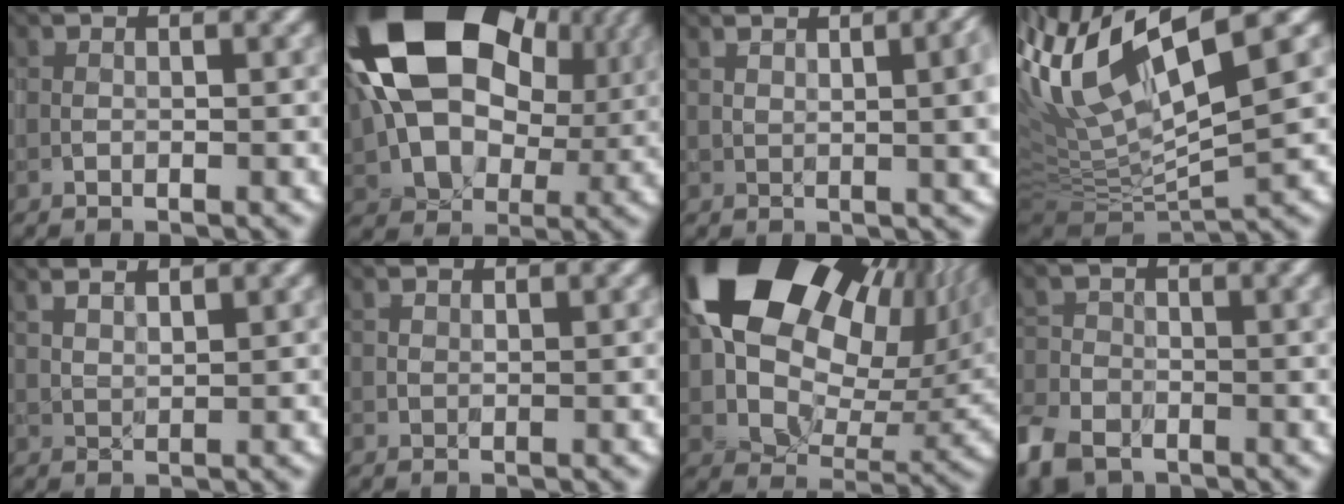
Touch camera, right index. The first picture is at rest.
{"total": 20.9, "force": [5.7, 14.2, 14.2], "torque": [-0.257, 0.017, 0.107]}
{"total": 7.0, "force": [1.9, 3.1, 6.0], "torque": [-0.039, 0.019, 0.033]}
{"total": 13.7, "force": [4.7, 3.8, 12.3], "torque": [-0.236, 0.014, 0.095]}
{"total": 2.9, "force": [2.4, 0.7, 1.3], "torque": [-0.027, 0.013, 0.029]}
{"total": 0.6, "force": [0.6, 0.1, 0.0], "torque": [-0.003, 0.000, 0.010]}
{"total": 20.6, "force": [8.0, 13.7, 13.1], "torque": [-0.192, 0.014, 0.153]}
{"total": 5.6, "force": [-3.5, 3.0, 3.1], "torque": [-0.074, -0.017, -0.080]}